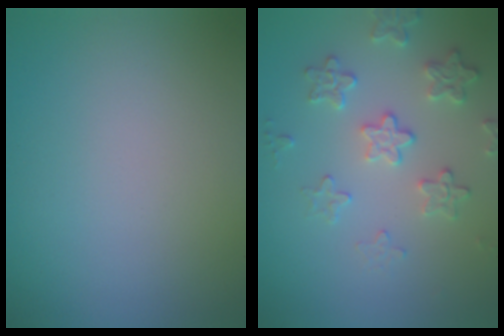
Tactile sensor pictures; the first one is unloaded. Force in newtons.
{"total": 3.0, "press": 2.9, "slide": 0.9}